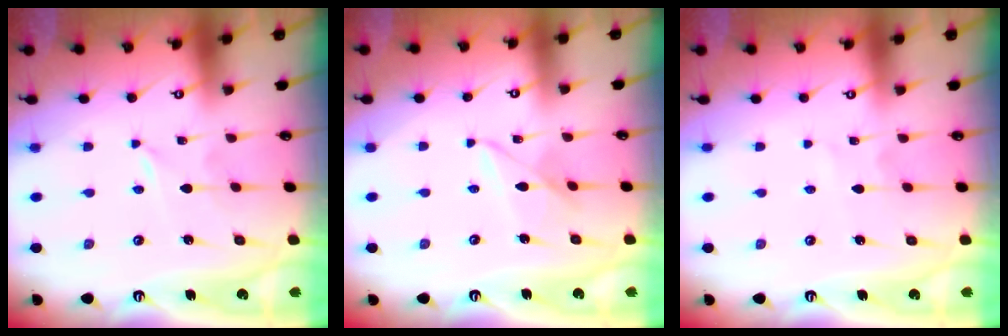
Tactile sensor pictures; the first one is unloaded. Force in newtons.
{"total": 5.7, "press": 5.7, "slide": 0.3}
{"total": 2.2, "press": 2.1, "slide": 0.3}